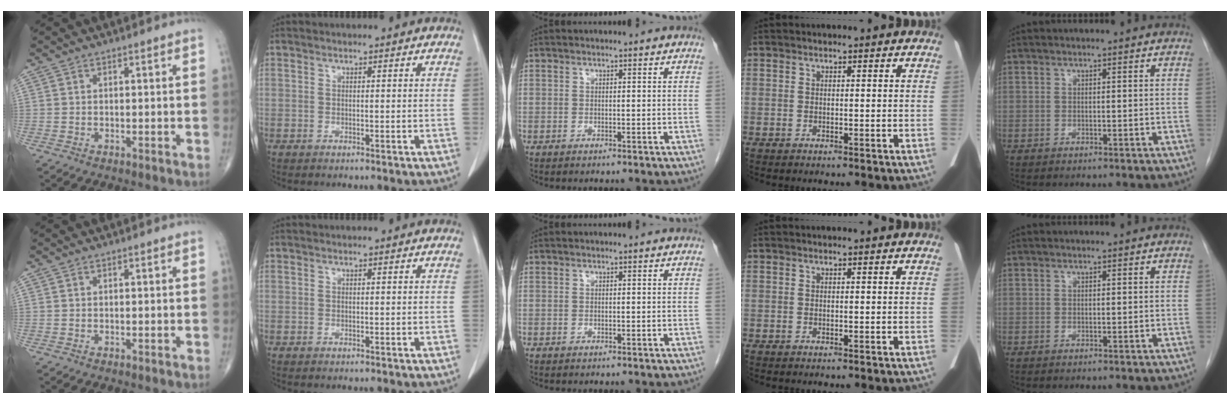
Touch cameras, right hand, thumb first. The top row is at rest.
{}